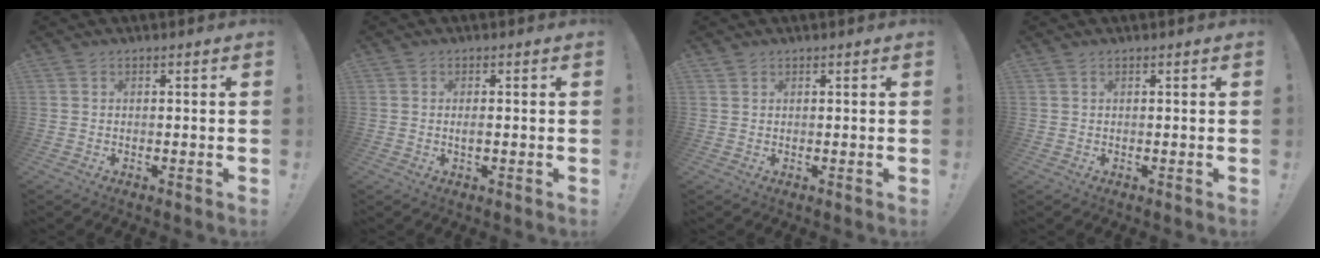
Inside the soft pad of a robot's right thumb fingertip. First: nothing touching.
{"total": 1.3, "force": [-0.3, 0.3, 1.3], "torque": [-0.017, -0.003, -0.007]}
{"total": 0.8, "force": [0.7, 0.4, 0.1], "torque": [0.003, -0.004, 0.012]}
{"total": 0.0}